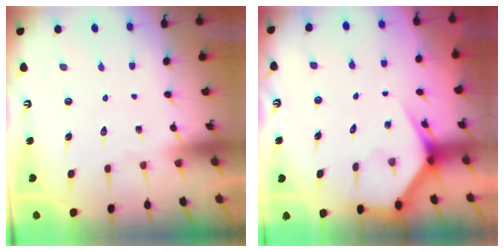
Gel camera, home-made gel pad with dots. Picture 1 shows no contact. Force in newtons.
{"total": 3.9, "press": 3.8, "slide": 0.2}